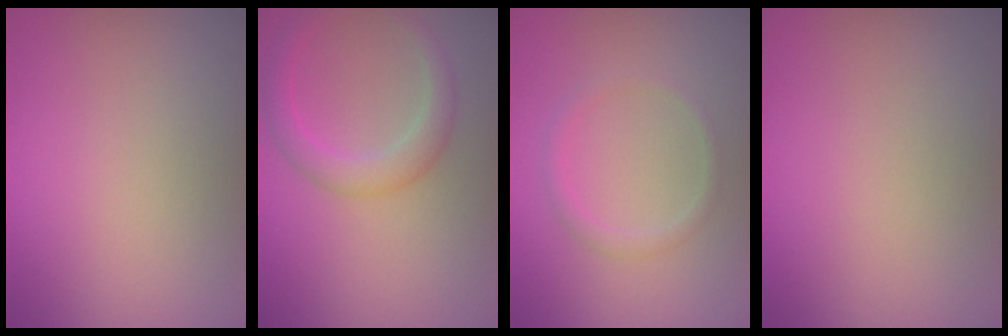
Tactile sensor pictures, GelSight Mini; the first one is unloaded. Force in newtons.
{"total": 2.7, "press": 2.7, "slide": 0.1}
{"total": 1.4, "press": 1.4, "slide": 0.1}
{"total": 0.0}